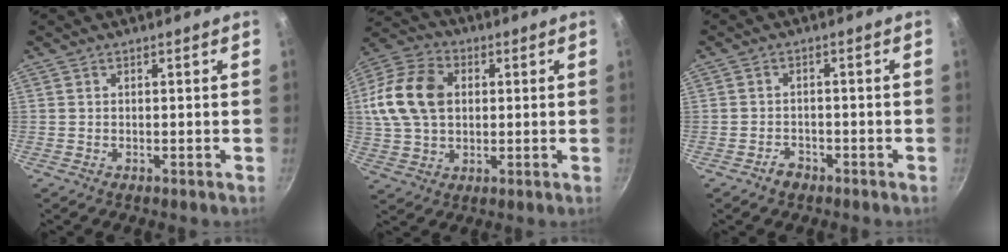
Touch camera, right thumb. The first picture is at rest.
{"total": 15.9, "force": [2.5, 11.4, 10.8], "torque": [-0.188, 0.017, 0.036]}
{"total": 2.5, "force": [-1.8, 1.7, 0.7], "torque": [-0.002, 0.021, -0.026]}